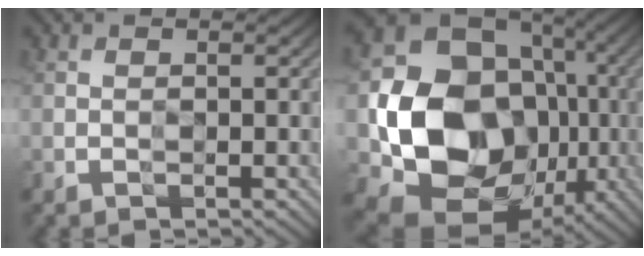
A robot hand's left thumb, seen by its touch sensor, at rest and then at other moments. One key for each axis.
{"total": 17.7, "fx": -2.3, "fy": 14.9, "fz": 9.3, "tx": -0.186, "ty": -0.062, "tz": -0.020}